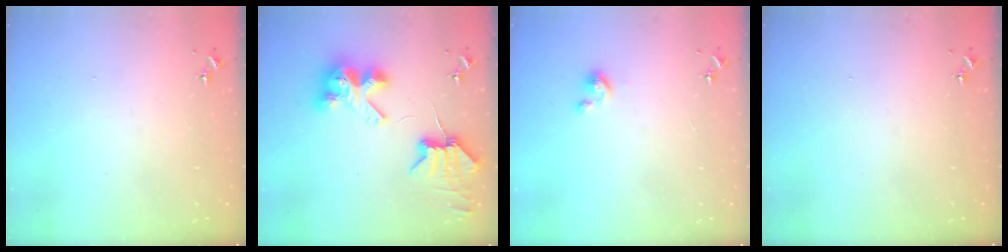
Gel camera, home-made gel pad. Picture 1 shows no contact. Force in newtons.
{"total": 9.3, "press": 9.2, "slide": 1.4}
{"total": 2.4, "press": 2.4, "slide": 0.2}
{"total": 0.0}